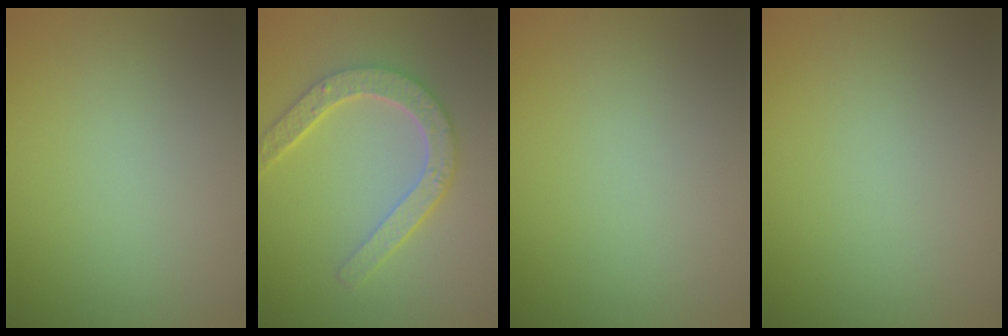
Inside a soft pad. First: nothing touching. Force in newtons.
{"total": 4.5, "press": 3.6, "slide": 2.8}
{"total": 0.0}
{"total": 0.0}